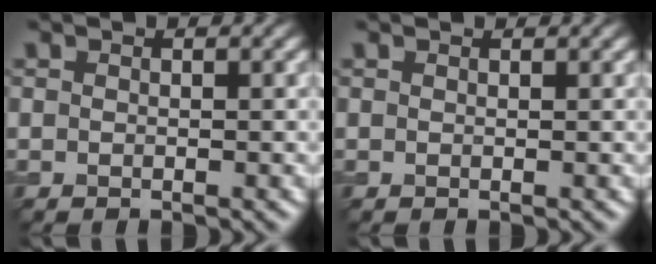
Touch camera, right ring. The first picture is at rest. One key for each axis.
{"total": 1.0, "fx": 1.0, "fy": 0.2, "fz": 0.2, "tx": -0.006, "ty": -0.006, "tz": 0.009}